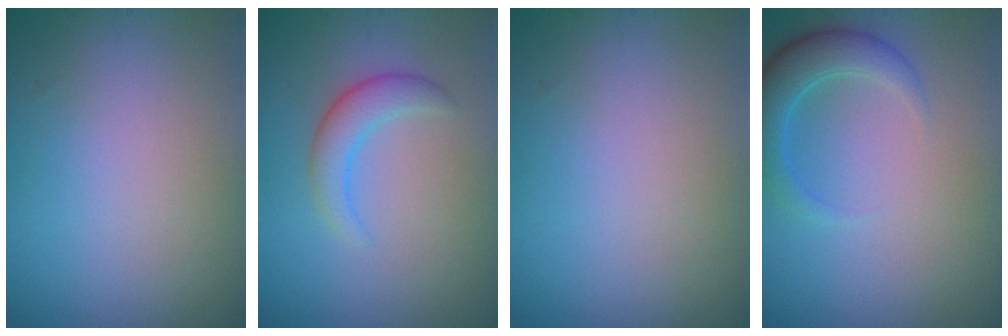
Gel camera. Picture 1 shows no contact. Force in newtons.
{"total": 2.5, "press": 2.5, "slide": 0.1}
{"total": 0.0}
{"total": 3.2, "press": 3.2, "slide": 0.2}